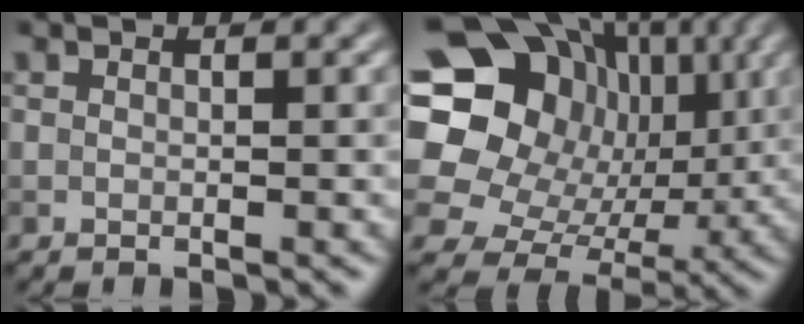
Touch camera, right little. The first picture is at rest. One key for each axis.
{"total": 17.8, "fx": 5.1, "fy": 14.6, "fz": 8.8, "tx": -0.206, "ty": 0.037, "tz": 0.094}